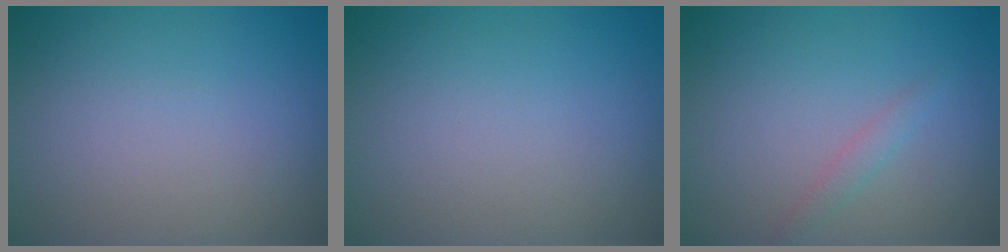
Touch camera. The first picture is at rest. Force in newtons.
{"total": 0.0}
{"total": 1.1, "press": 1.1, "slide": 0.1}